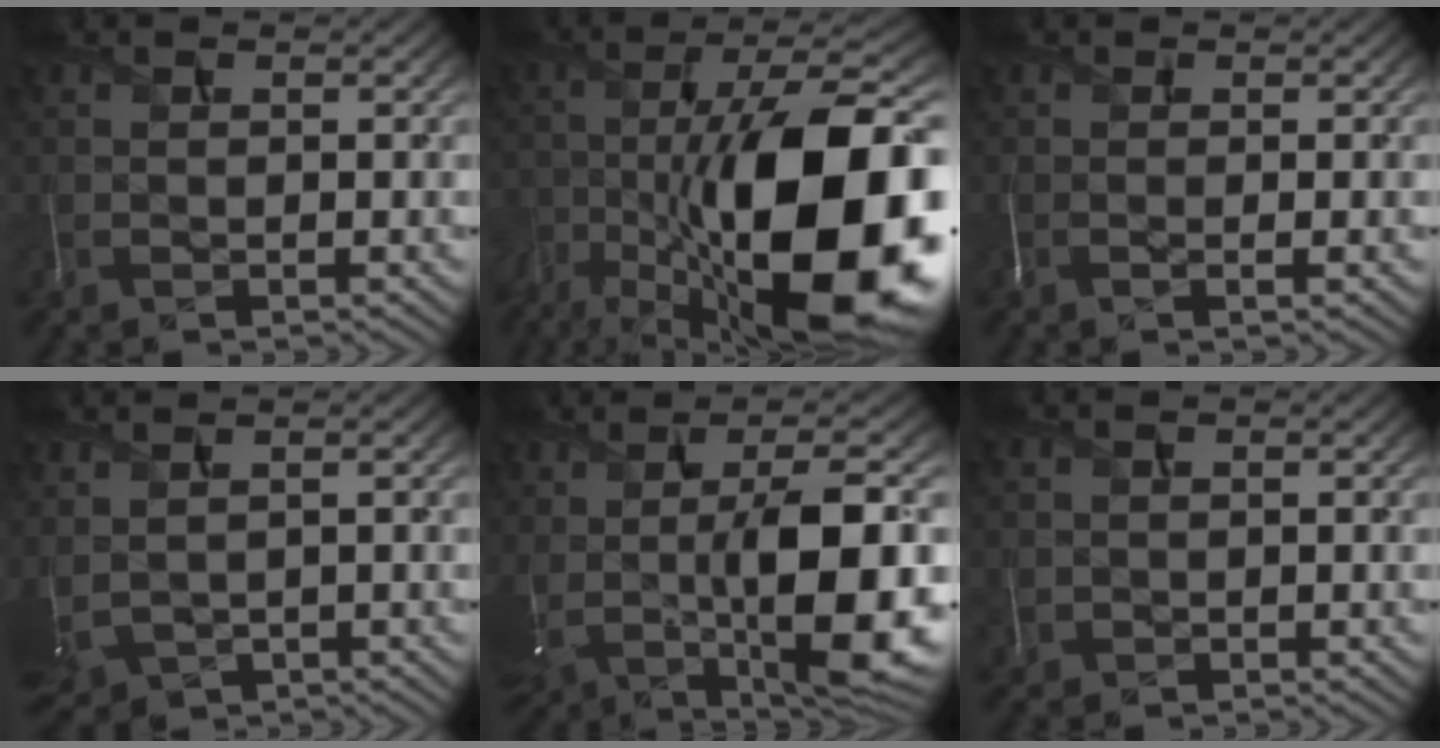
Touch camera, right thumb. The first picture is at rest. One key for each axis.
{"total": 20.2, "fx": -7.6, "fy": 7.9, "fz": 17.0, "tx": -0.280, "ty": -0.013, "tz": -0.123}
{"total": 1.5, "fx": -0.4, "fy": 0.3, "fz": 1.5, "tx": -0.028, "ty": -0.001, "tz": -0.010}
{"total": 4.4, "fx": 1.7, "fy": 2.6, "fz": 3.1, "tx": -0.102, "ty": 0.008, "tz": 0.046}
{"total": 14.6, "fx": -0.4, "fy": 5.1, "fz": 13.7, "tx": -0.230, "ty": -0.007, "tz": 0.012}
{"total": 0.6, "fx": -0.2, "fy": 0.4, "fz": -0.5, "tx": 0.005, "ty": -0.007, "tz": 0.000}